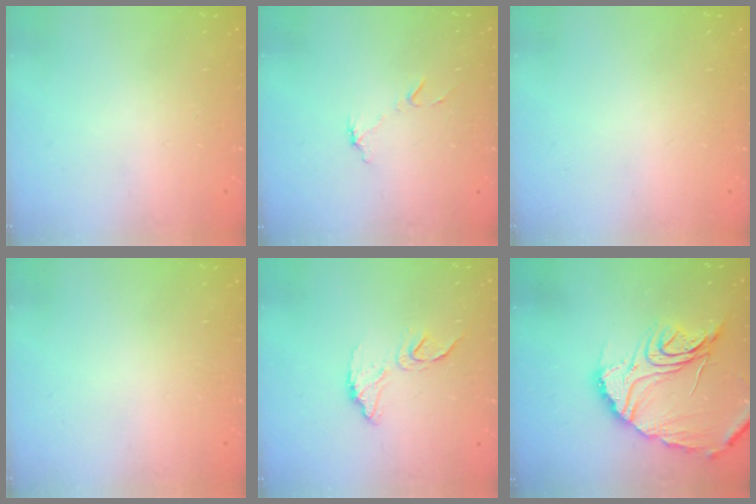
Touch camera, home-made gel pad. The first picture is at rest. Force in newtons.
{"total": 5.9, "press": 5.9, "slide": 0.4}
{"total": 0.0}
{"total": 0.0}
{"total": 10.0, "press": 10.0, "slide": 0.4}
{"total": 18.0, "press": 18.0, "slide": 1.3}